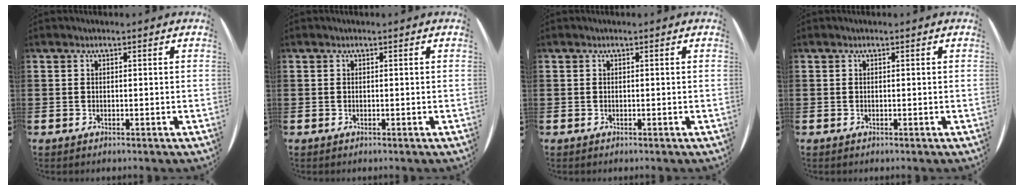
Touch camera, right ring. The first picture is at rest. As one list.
[{"total": 0.0}, {"total": 0.0}, {"total": 0.0}]